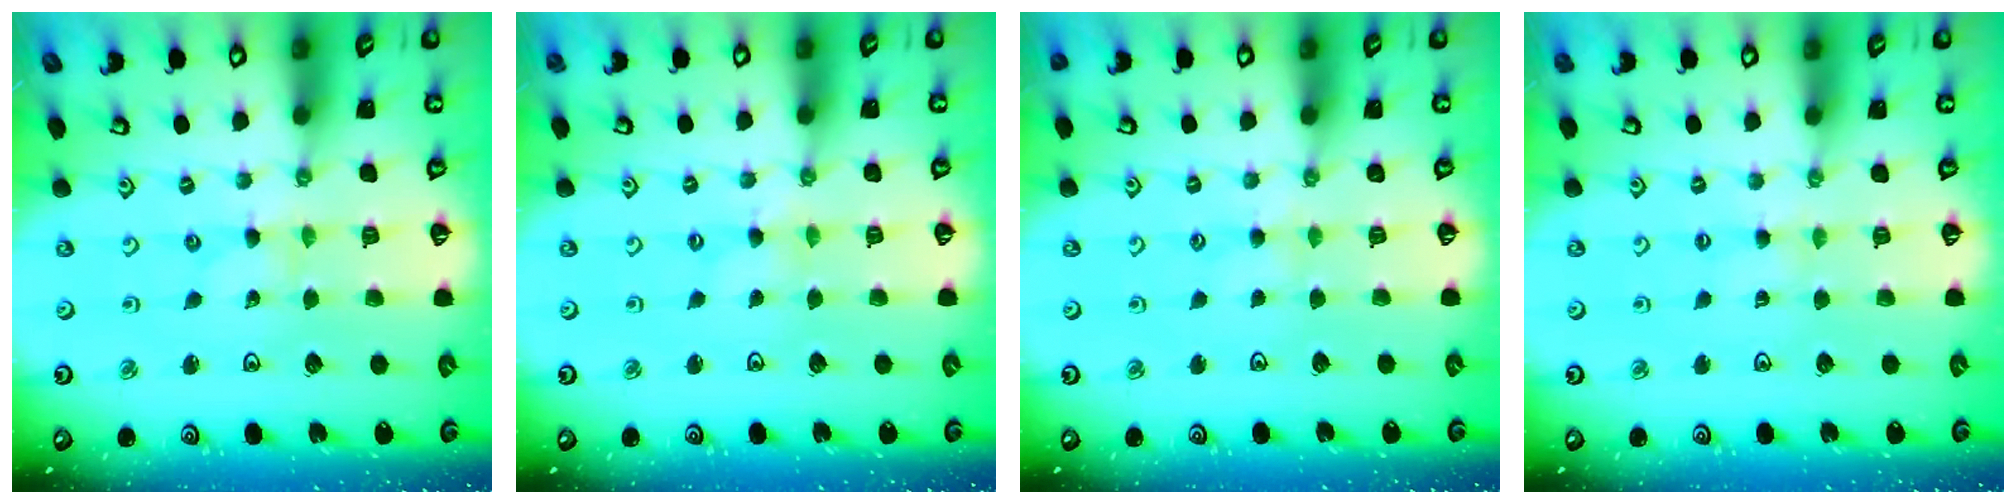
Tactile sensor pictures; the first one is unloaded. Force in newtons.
{"total": 0.0}
{"total": 1.8, "press": 1.8, "slide": 0.4}
{"total": 1.7, "press": 1.6, "slide": 0.4}